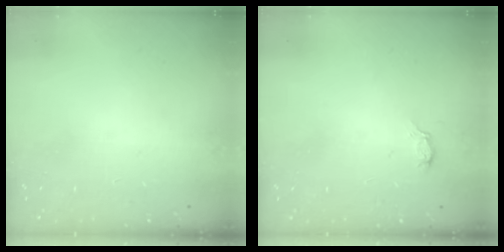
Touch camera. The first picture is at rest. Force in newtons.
{"total": 2.8, "press": 2.8, "slide": 0.3}